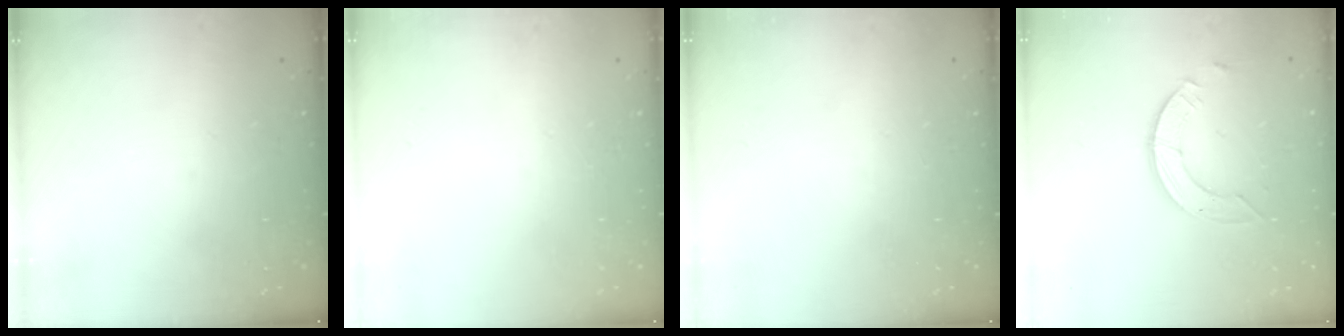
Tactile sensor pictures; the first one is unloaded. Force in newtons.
{"total": 0.0}
{"total": 0.0}
{"total": 4.2, "press": 4.2, "slide": 0.2}